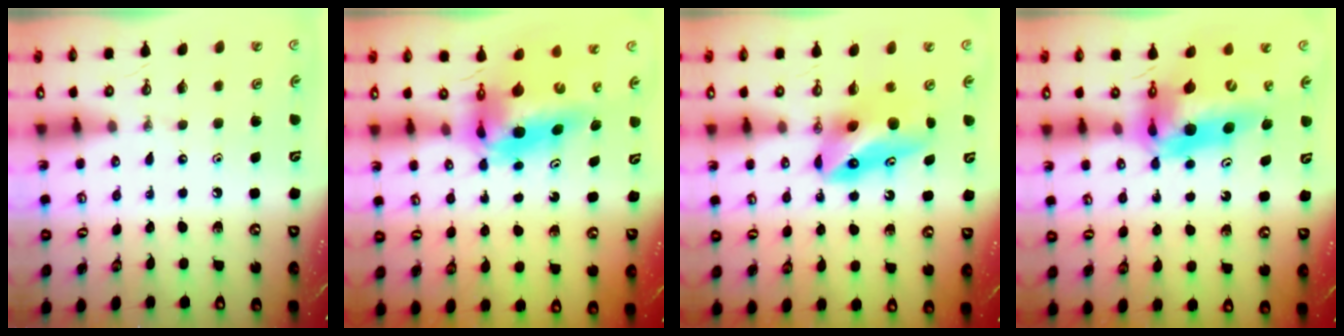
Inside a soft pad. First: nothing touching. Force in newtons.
{"total": 9.4, "press": 9.4, "slide": 0.9}
{"total": 9.7, "press": 9.6, "slide": 1.4}
{"total": 15.7, "press": 15.3, "slide": 3.5}